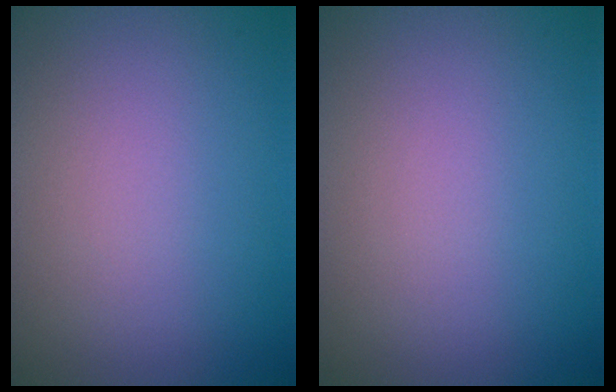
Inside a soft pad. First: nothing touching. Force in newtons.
{"total": 0.0}